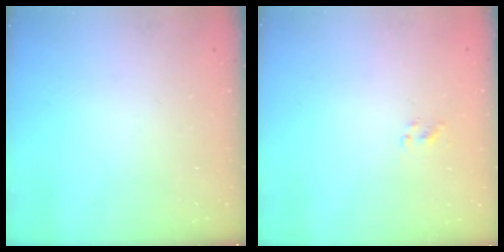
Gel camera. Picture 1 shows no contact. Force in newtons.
{"total": 1.7, "press": 1.5, "slide": 0.9}